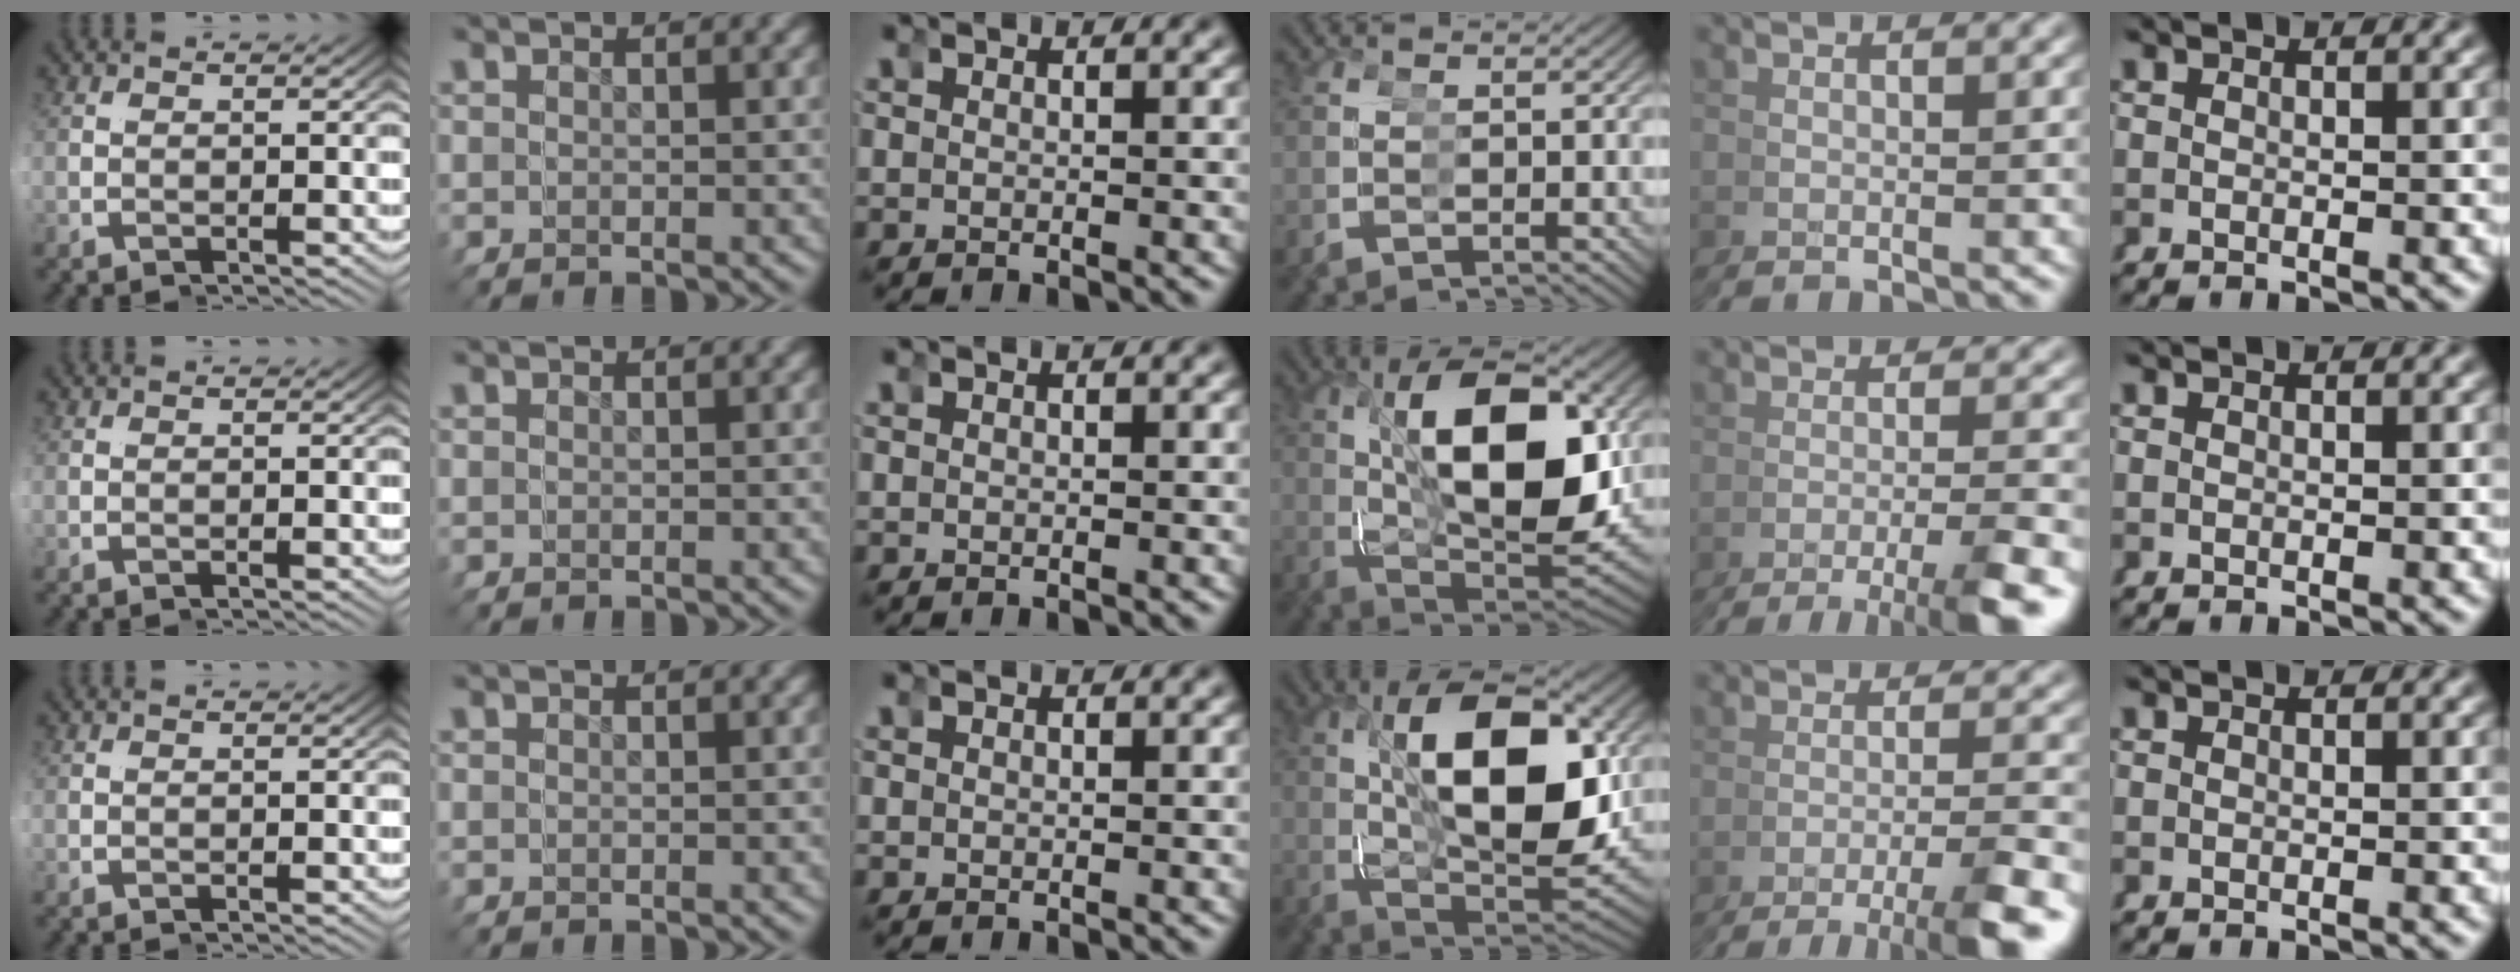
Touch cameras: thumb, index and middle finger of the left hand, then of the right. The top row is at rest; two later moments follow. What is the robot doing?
{"motion": "grasp_and_lifting", "object": "toy banana"}